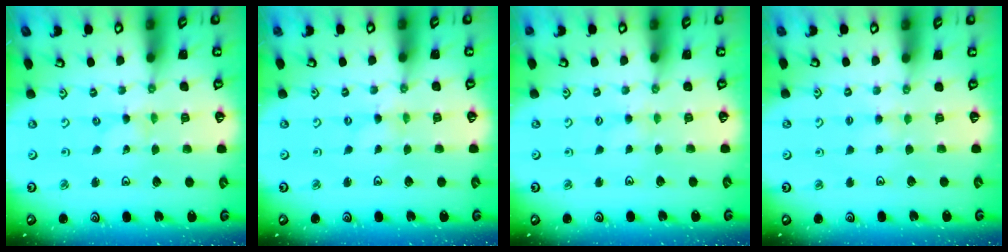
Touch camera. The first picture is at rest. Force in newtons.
{"total": 0.0}
{"total": 1.7, "press": 1.6, "slide": 0.3}
{"total": 2.7, "press": 2.7, "slide": 0.3}